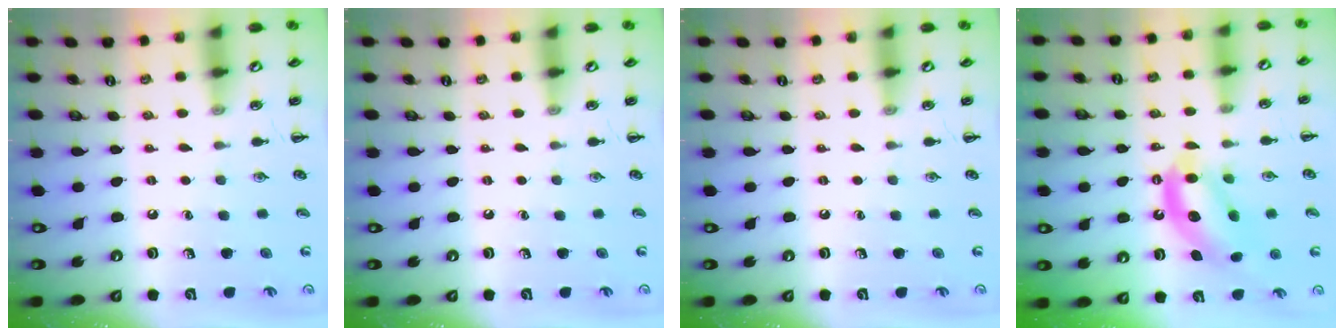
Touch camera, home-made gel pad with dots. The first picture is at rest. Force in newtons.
{"total": 0.0}
{"total": 0.0}
{"total": 10.5, "press": 10.1, "slide": 2.9}